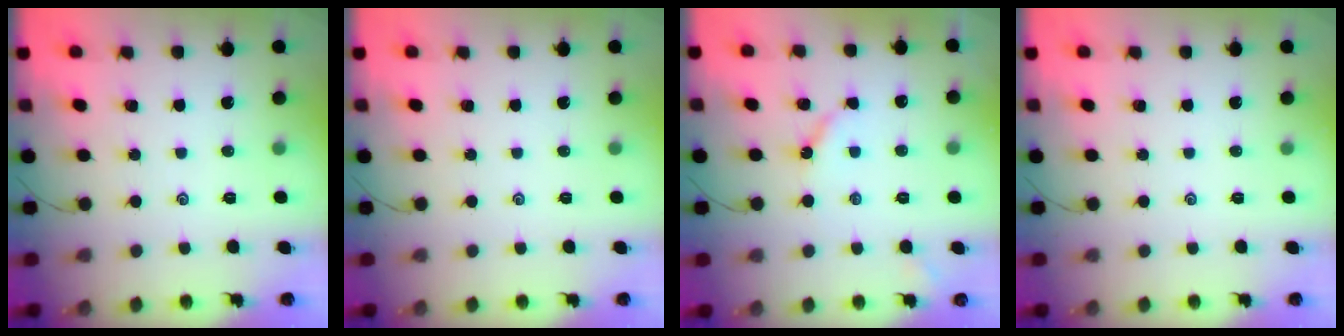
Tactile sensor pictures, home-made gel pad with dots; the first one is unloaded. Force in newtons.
{"total": 0.0}
{"total": 4.8, "press": 4.8, "slide": 0.4}
{"total": 0.0}